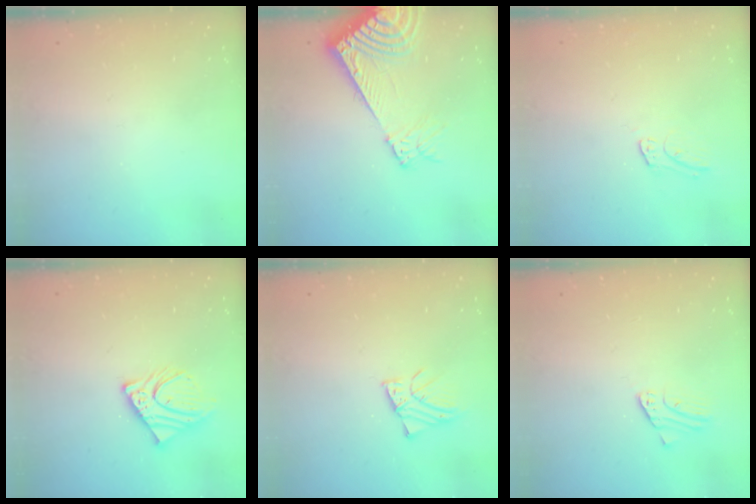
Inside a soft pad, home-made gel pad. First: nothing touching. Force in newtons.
{"total": 10.5, "press": 10.4, "slide": 1.5}
{"total": 6.8, "press": 6.8, "slide": 0.4}
{"total": 9.2, "press": 9.2, "slide": 0.8}
{"total": 3.2, "press": 3.2, "slide": 0.1}
{"total": 1.9, "press": 1.9, "slide": 0.1}